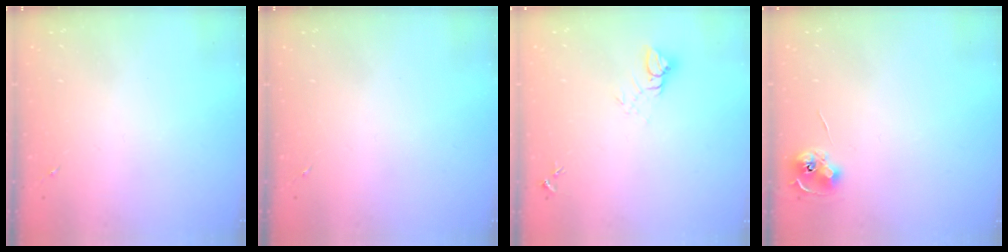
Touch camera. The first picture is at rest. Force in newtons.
{"total": 0.0}
{"total": 5.0, "press": 5.0, "slide": 0.4}
{"total": 6.6, "press": 6.6, "slide": 0.3}